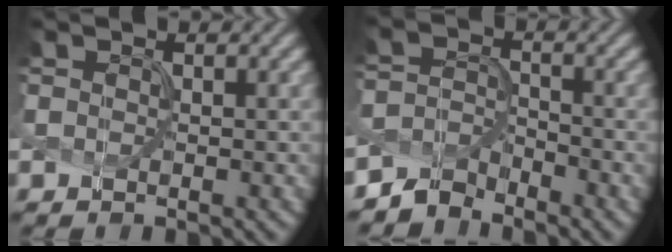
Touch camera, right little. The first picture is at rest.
{"total": 3.2, "force": [-3.1, 0.8, 0.0], "torque": [-0.002, 0.006, -0.064]}